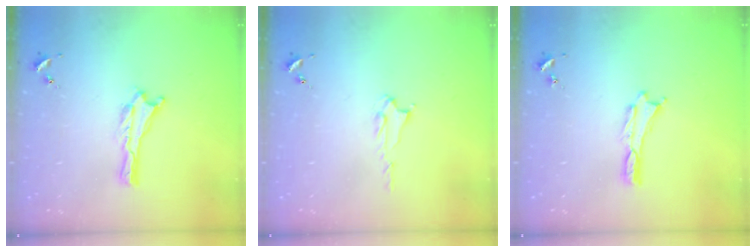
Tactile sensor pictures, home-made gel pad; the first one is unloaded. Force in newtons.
{"total": 2.2, "press": 2.2, "slide": 0.4}
{"total": 0.0}